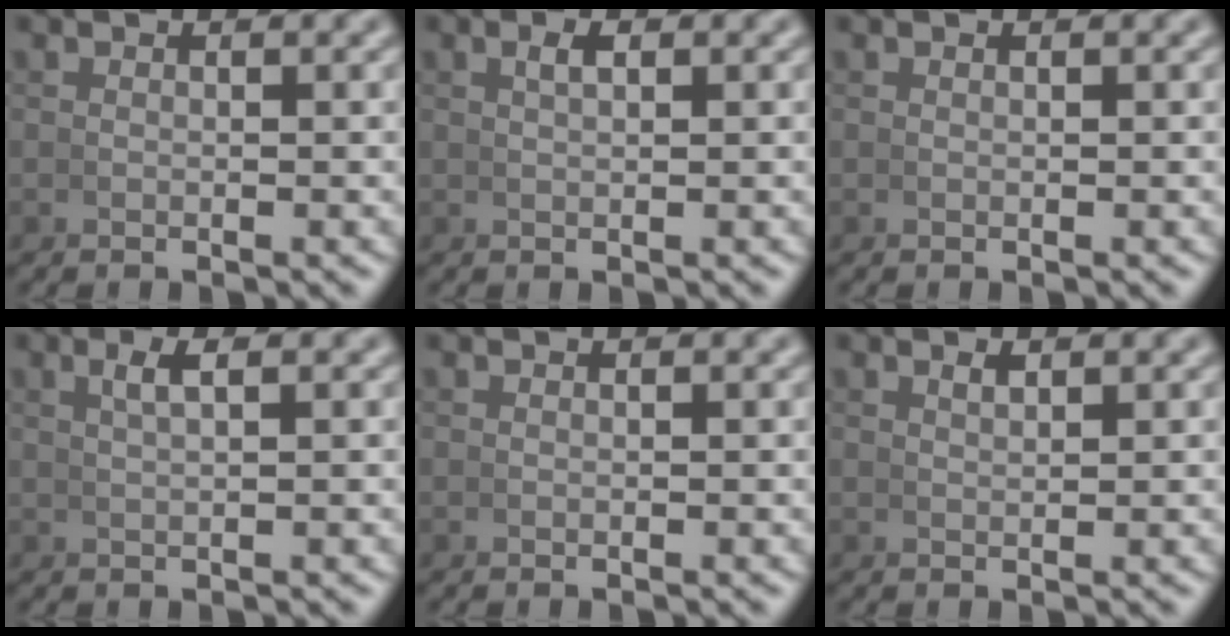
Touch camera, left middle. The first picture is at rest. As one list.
[{"total": 1.2, "force": [0.6, 0.4, 1.0], "torque": [-0.015, 0.003, 0.010]}, {"total": 0.0}, {"total": 1.9, "force": [1.0, 0.1, 1.6], "torque": [-0.028, 0.005, 0.018]}, {"total": 0.0}, {"total": 0.8, "force": [0.6, 0.1, 0.5], "torque": [-0.004, 0.002, 0.014]}]